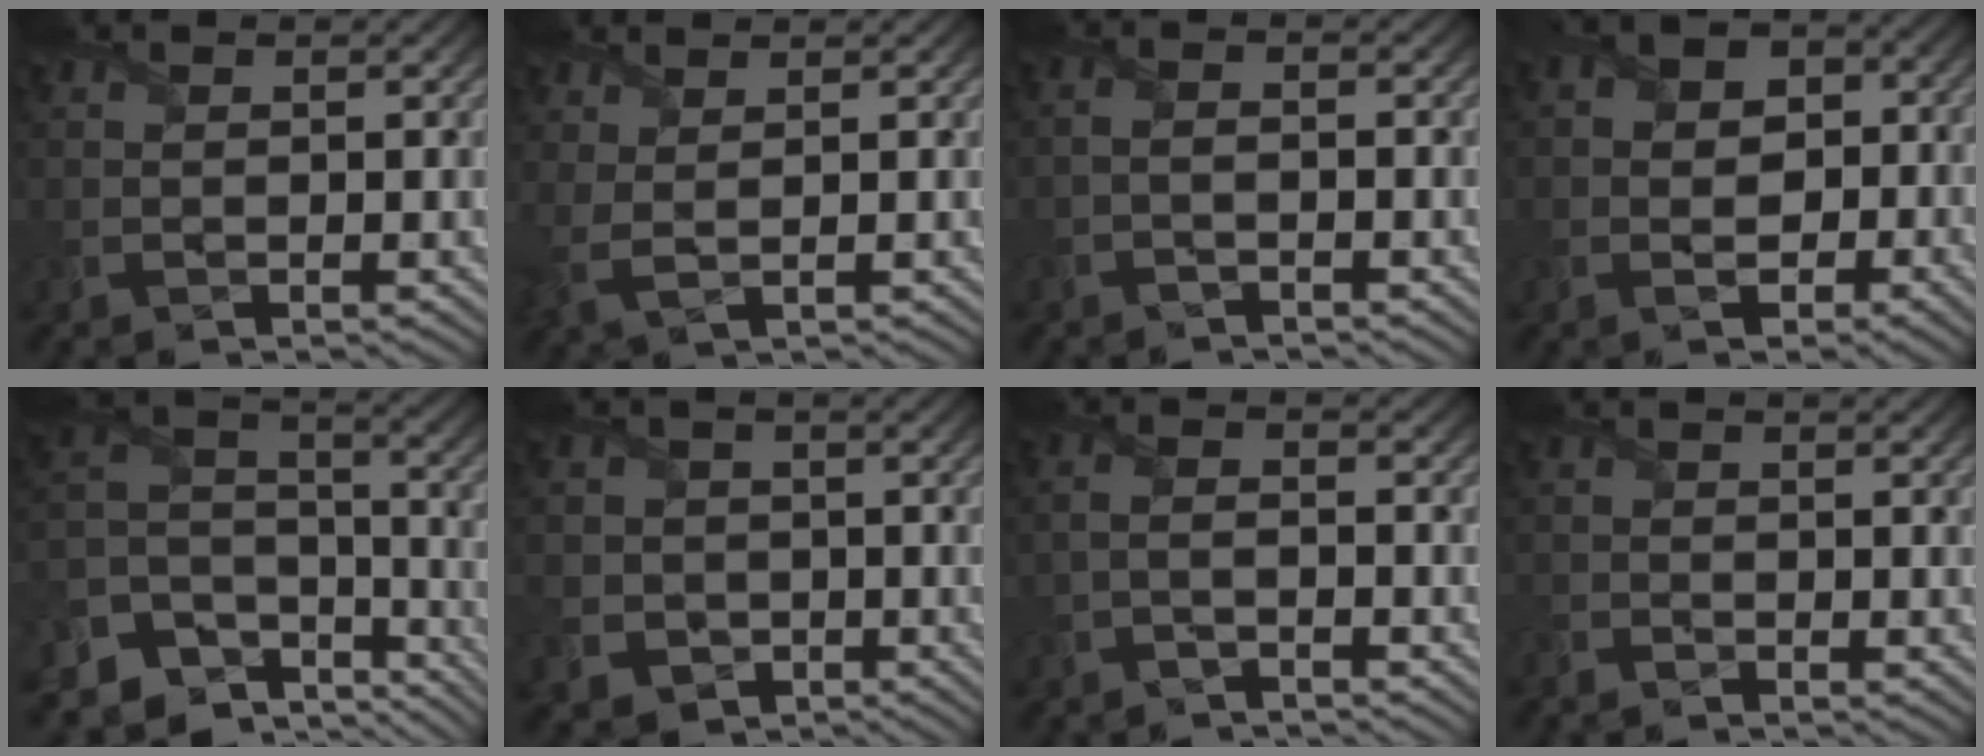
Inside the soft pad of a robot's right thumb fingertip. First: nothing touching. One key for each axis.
{"total": 2.6, "fx": 1.3, "fy": 0.5, "fz": 2.3, "tx": -0.063, "ty": 0.006, "tz": 0.027}
{"total": 1.5, "fx": -1.2, "fy": 0.0, "fz": 0.9, "tx": -0.018, "ty": 0.005, "tz": -0.027}
{"total": 5.5, "fx": -1.0, "fy": 4.2, "fz": 3.5, "tx": -0.049, "ty": 0.006, "tz": -0.030}
{"total": 12.0, "fx": -7.9, "fy": 7.3, "fz": 5.2, "tx": -0.149, "ty": -0.025, "tz": -0.137}
{"total": 5.4, "fx": -1.6, "fy": 5.0, "fz": 0.8, "tx": -0.046, "ty": -0.002, "tz": -0.054}
{"total": 2.1, "fx": -1.8, "fy": -0.2, "fz": 1.0, "tx": -0.023, "ty": 0.004, "tz": -0.046}
{"total": 1.7, "fx": -1.6, "fy": 0.3, "fz": 0.3, "tx": -0.009, "ty": -0.002, "tz": -0.039}